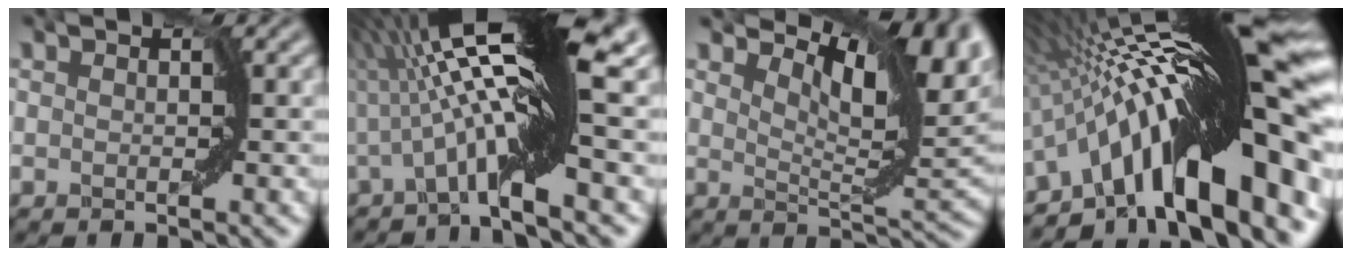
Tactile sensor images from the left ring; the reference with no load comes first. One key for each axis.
{"total": 12.2, "fx": 0.7, "fy": 1.6, "fz": 12.0, "tx": -0.194, "ty": 0.022, "tz": 0.008}
{"total": 9.6, "fx": 4.5, "fy": 3.5, "fz": 7.7, "tx": -0.128, "ty": 0.003, "tz": 0.078}
{"total": 18.3, "fx": -2.4, "fy": 3.8, "fz": 17.7, "tx": -0.254, "ty": 0.029, "tz": -0.065}